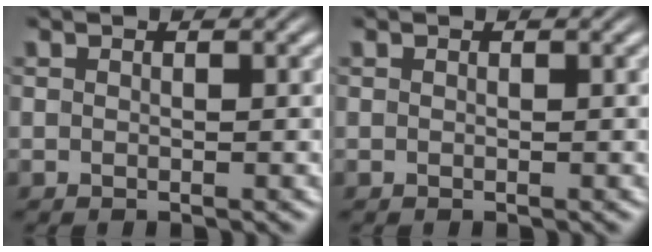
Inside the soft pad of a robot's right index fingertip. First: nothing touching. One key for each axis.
{"total": 0.0}